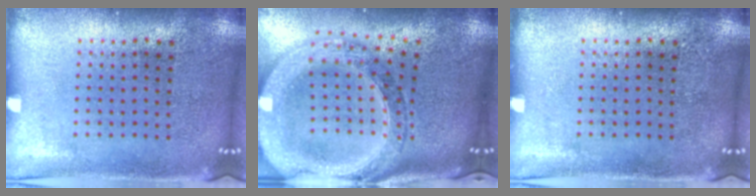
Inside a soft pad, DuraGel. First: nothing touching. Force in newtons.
{"total": 3.0, "press": 2.4, "slide": 1.7}
{"total": 0.0}